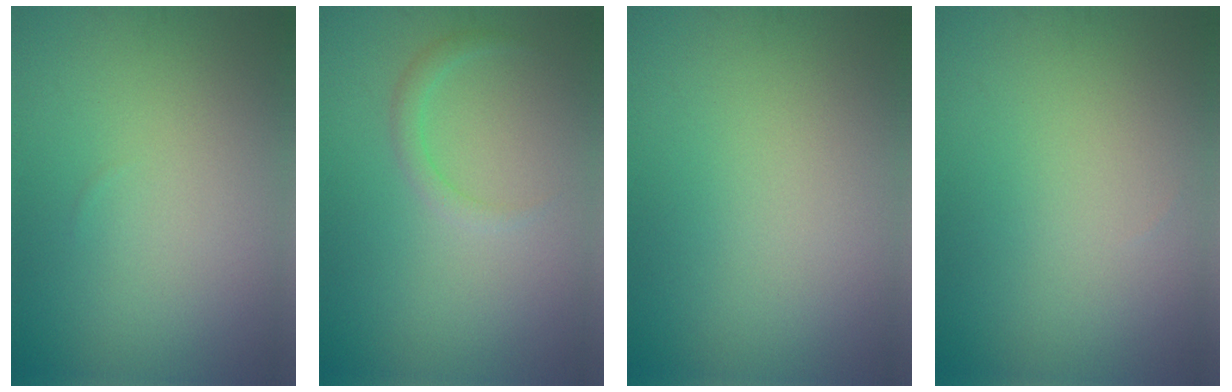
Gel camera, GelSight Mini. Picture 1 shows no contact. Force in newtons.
{"total": 1.3, "press": 1.3, "slide": 0.1}
{"total": 0.0}
{"total": 0.0}